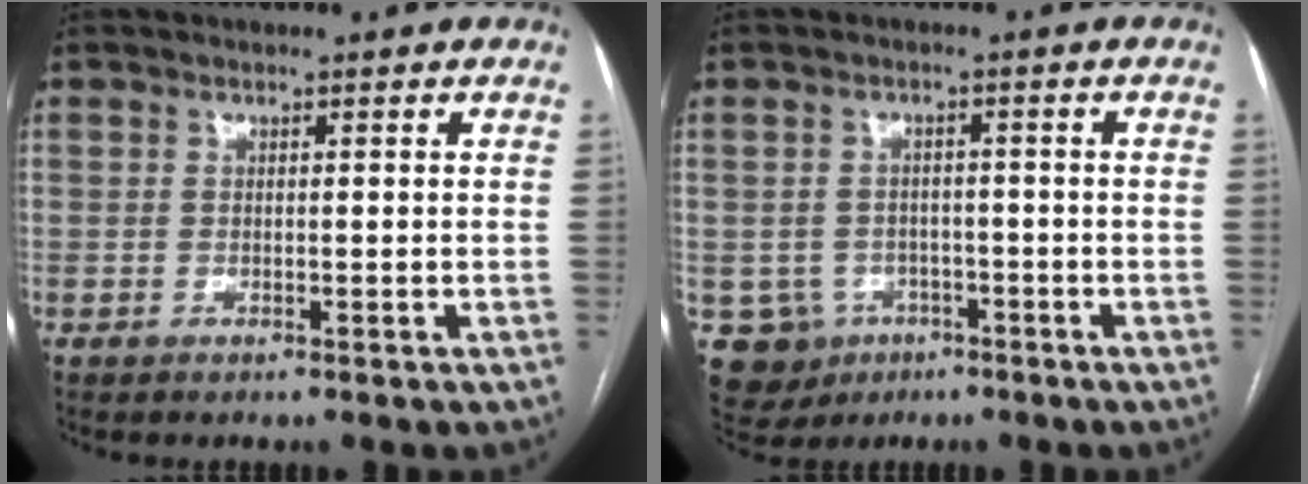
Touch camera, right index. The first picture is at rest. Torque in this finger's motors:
{"motor_torque": [-0.15, 0.05, -0.47, -0.11]}